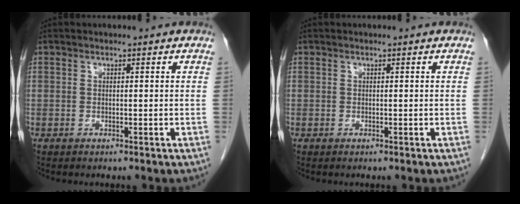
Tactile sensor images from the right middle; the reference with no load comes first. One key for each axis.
{"total": 0.0}